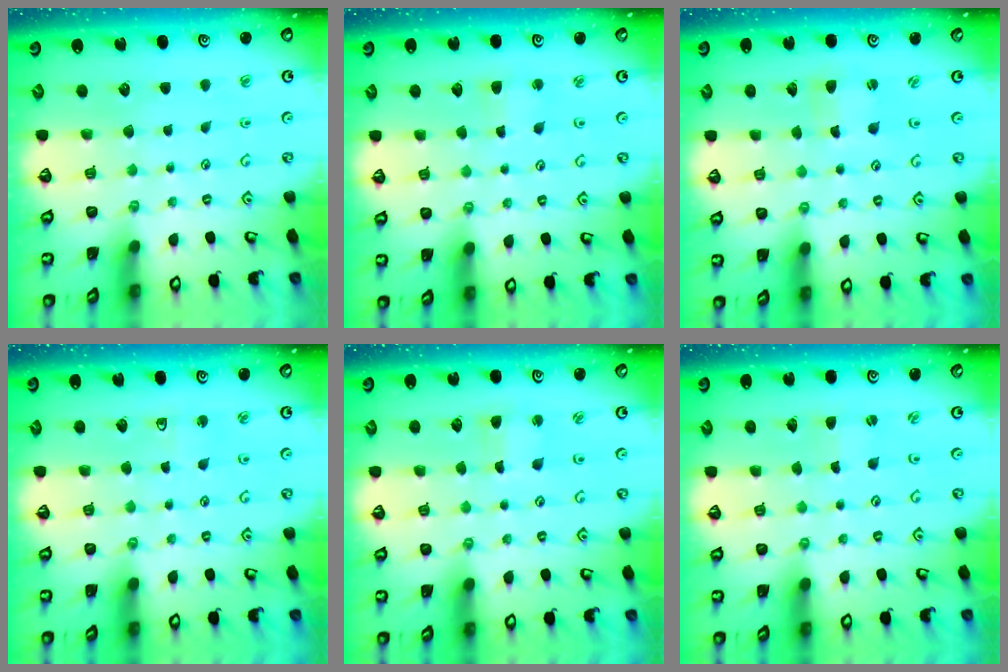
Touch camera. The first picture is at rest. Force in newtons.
{"total": 2.7, "press": 2.7, "slide": 0.3}
{"total": 2.2, "press": 2.2, "slide": 0.3}
{"total": 2.9, "press": 2.9, "slide": 0.6}
{"total": 2.8, "press": 2.7, "slide": 0.6}
{"total": 0.0}